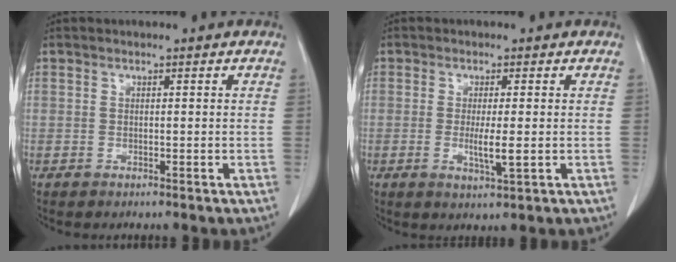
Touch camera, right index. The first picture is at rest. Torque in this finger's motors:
{"motor_torque": [0.64, -0.32, 0.38, 0.07]}